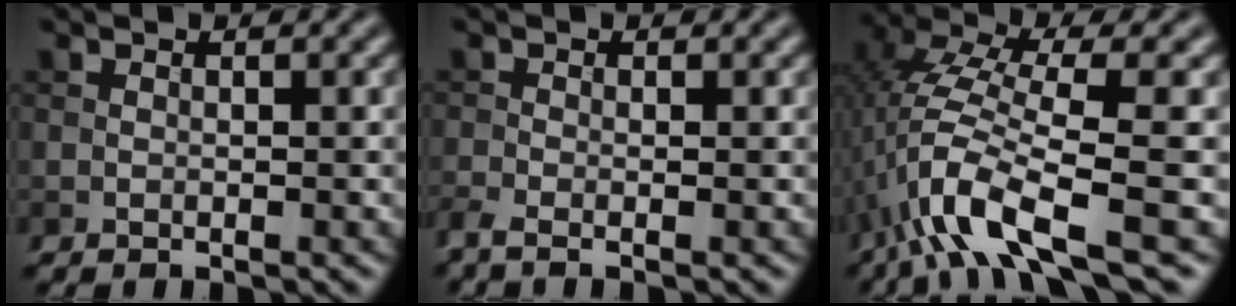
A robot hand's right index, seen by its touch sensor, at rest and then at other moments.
{"total": 1.9, "force": [-1.4, 0.4, 1.2], "torque": [-0.033, -0.017, -0.036]}
{"total": 8.6, "force": [-3.2, 2.0, 7.7], "torque": [-0.148, 0.014, -0.070]}